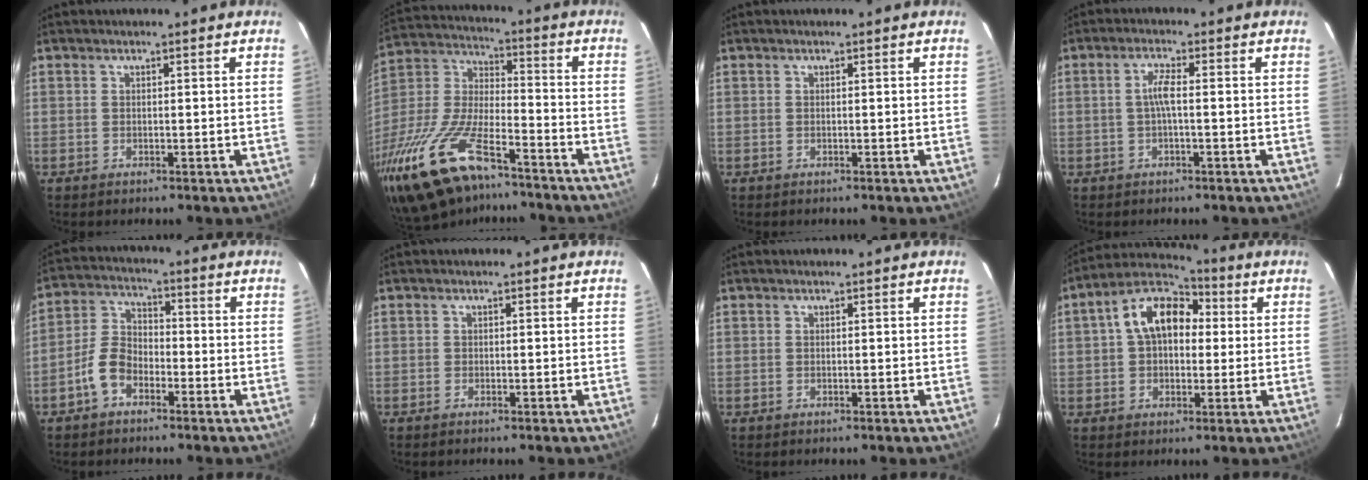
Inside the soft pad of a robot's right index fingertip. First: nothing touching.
{"total": 24.7, "force": [-16.8, 8.9, 15.9], "torque": [-0.339, -0.040, -0.301]}
{"total": 0.0}
{"total": 2.9, "force": [-0.3, 0.2, 2.8], "torque": [-0.059, 0.006, -0.005]}
{"total": 6.7, "force": [-3.9, 4.1, 3.7], "torque": [-0.081, 0.018, -0.079]}
{"total": 0.0}
{"total": 0.0}
{"total": 11.7, "force": [2.1, 7.8, 8.4], "torque": [-0.149, 0.043, 0.029]}